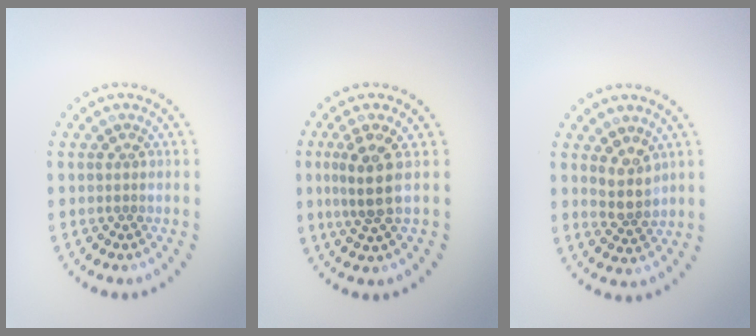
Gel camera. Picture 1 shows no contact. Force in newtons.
{"total": 3.2, "press": 2.7, "slide": 1.8}
{"total": 2.5, "press": 2.0, "slide": 1.4}